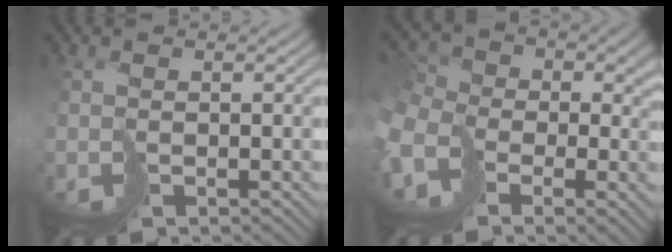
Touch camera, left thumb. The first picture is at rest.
{"total": 8.3, "force": [-3.6, 5.9, 4.5], "torque": [-0.127, -0.024, -0.077]}